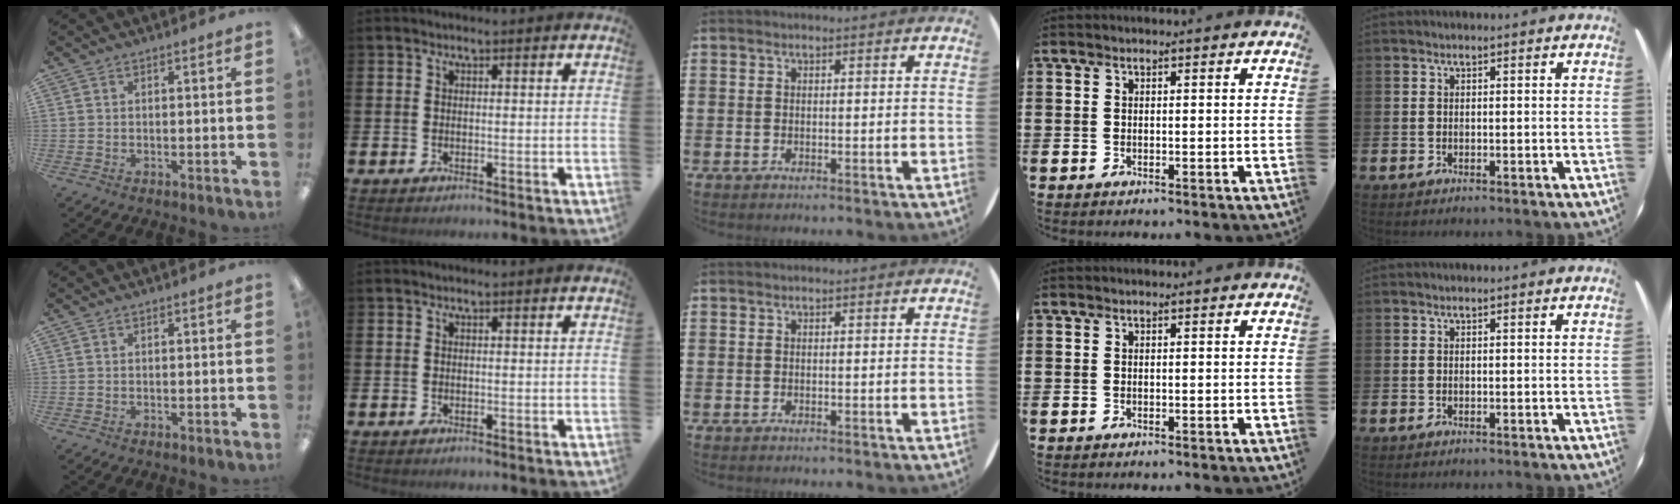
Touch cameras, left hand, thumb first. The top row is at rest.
{}